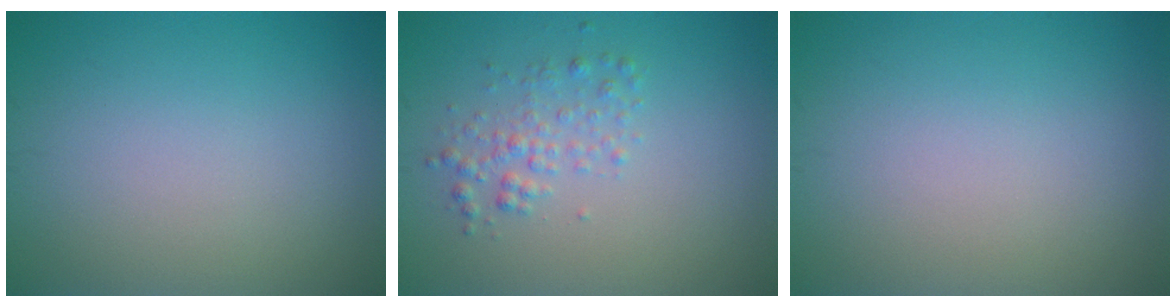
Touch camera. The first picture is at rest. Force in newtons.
{"total": 2.0, "press": 2.0, "slide": 0.1}
{"total": 0.0}